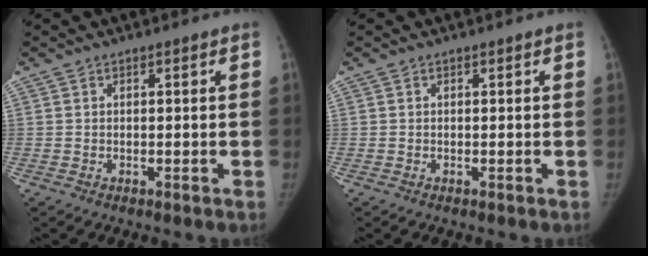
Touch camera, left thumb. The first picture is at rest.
{"total": 0.0}